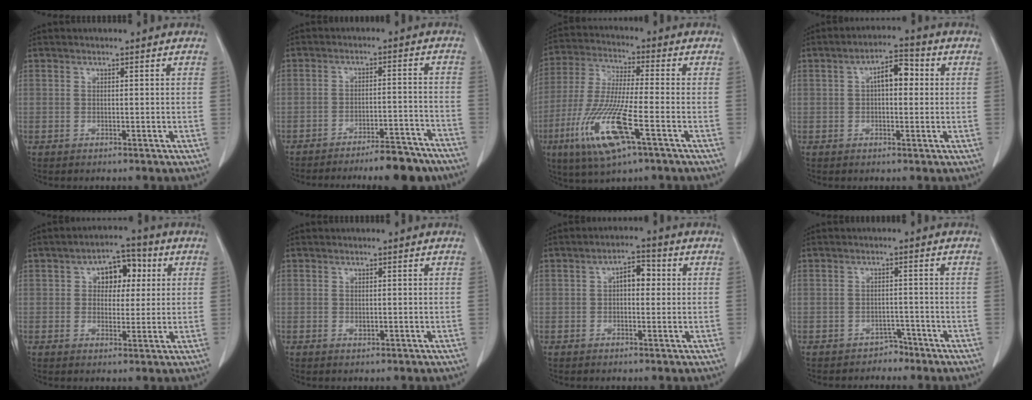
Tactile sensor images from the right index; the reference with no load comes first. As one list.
[{"total": 10.6, "force": [-9.3, 1.6, 4.7], "torque": [-0.041, 0.010, -0.132]}, {"total": 14.0, "force": [-5.9, 1.3, 12.7], "torque": [-0.271, -0.027, -0.110]}, {"total": 5.3, "force": [0.8, 2.3, 4.7], "torque": [-0.075, 0.024, 0.010]}, {"total": 6.6, "force": [1.7, 4.1, 4.8], "torque": [-0.064, 0.024, 0.025]}, {"total": 0.7, "force": [-0.1, 0.4, 0.6], "torque": [-0.013, -0.002, 0.000]}, {"total": 4.1, "force": [0.5, 2.0, 3.5], "torque": [-0.052, 0.018, 0.005]}, {"total": 2.3, "force": [-1.9, 1.3, -0.1], "torque": [0.000, 0.006, -0.027]}]